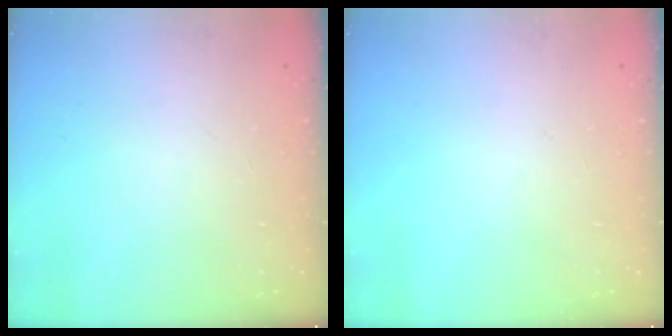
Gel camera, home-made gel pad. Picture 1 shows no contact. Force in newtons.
{"total": 0.0}